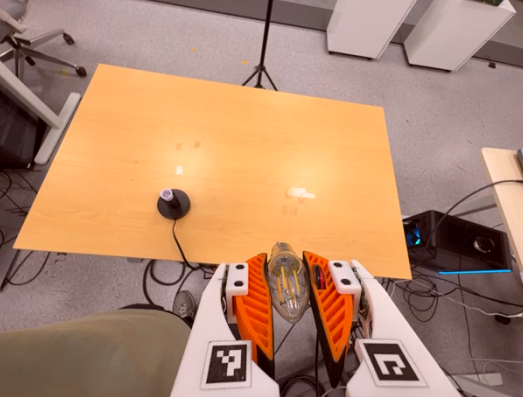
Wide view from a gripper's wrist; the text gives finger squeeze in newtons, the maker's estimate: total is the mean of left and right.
{"total": 22.2, "left": 24.9, "right": 19.4}